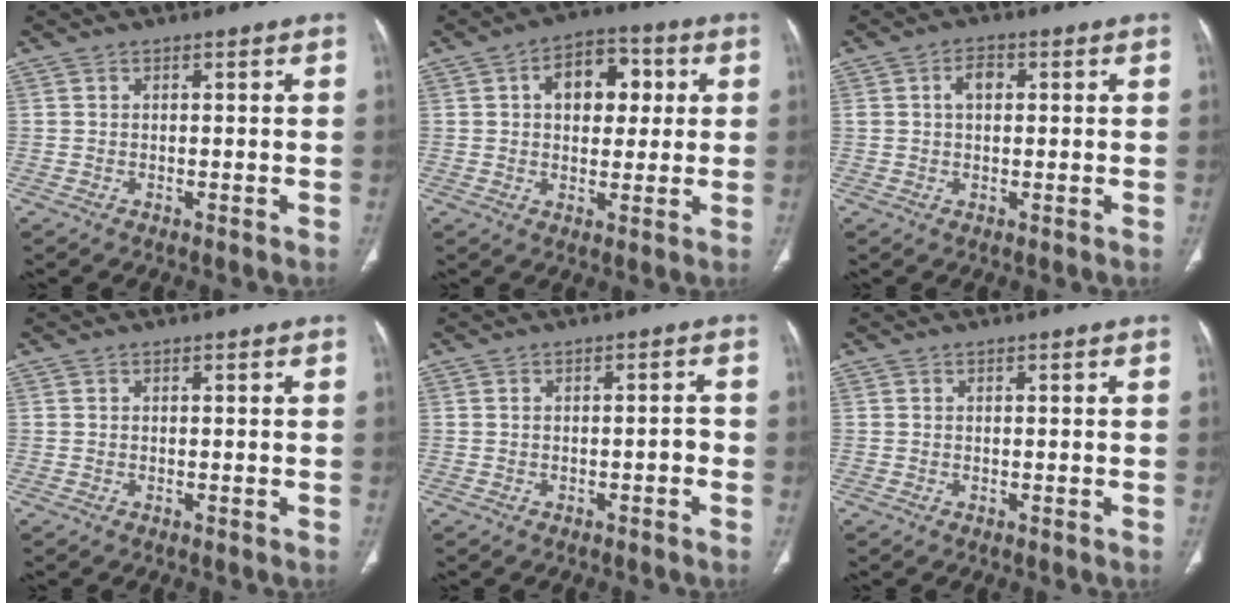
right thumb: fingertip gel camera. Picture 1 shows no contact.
{"total": 10.5, "force": [2.4, 6.8, 7.5], "torque": [-0.073, 0.012, 0.033]}
{"total": 3.3, "force": [0.7, 2.1, 2.4], "torque": [-0.039, 0.010, 0.011]}
{"total": 0.0}
{"total": 1.5, "force": [-0.7, 0.6, 1.2], "torque": [-0.014, 0.009, -0.012]}
{"total": 0.0}